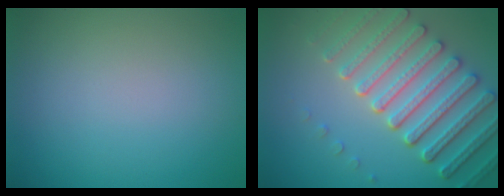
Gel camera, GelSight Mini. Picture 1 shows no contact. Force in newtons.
{"total": 6.7, "press": 5.6, "slide": 3.6}